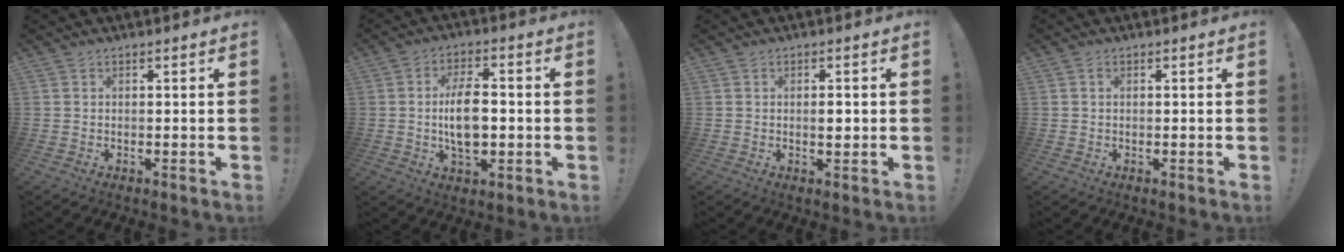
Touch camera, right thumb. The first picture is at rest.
{"total": 10.9, "force": [-0.8, 5.9, 9.2], "torque": [-0.161, 0.002, -0.018]}
{"total": 2.2, "force": [-0.3, 1.0, 2.0], "torque": [-0.026, 0.000, -0.008]}
{"total": 0.6, "force": [0.1, 0.4, 0.4], "torque": [-0.002, -0.001, 0.000]}